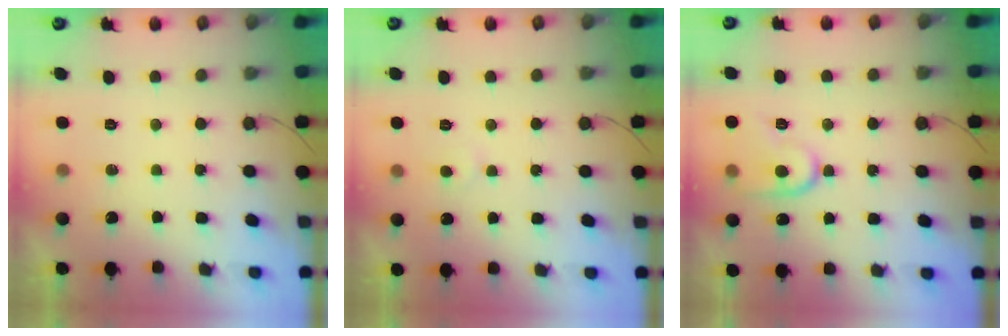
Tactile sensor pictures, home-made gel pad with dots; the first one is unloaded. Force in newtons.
{"total": 2.8, "press": 2.8, "slide": 0.3}
{"total": 12.6, "press": 12.6, "slide": 1.2}